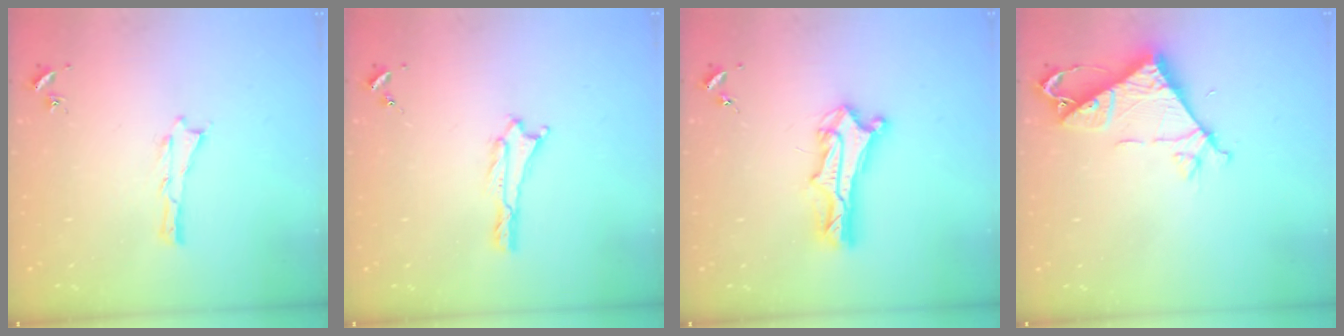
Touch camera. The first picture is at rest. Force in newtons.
{"total": 0.0}
{"total": 6.6, "press": 6.6, "slide": 0.5}
{"total": 7.5, "press": 7.5, "slide": 0.2}